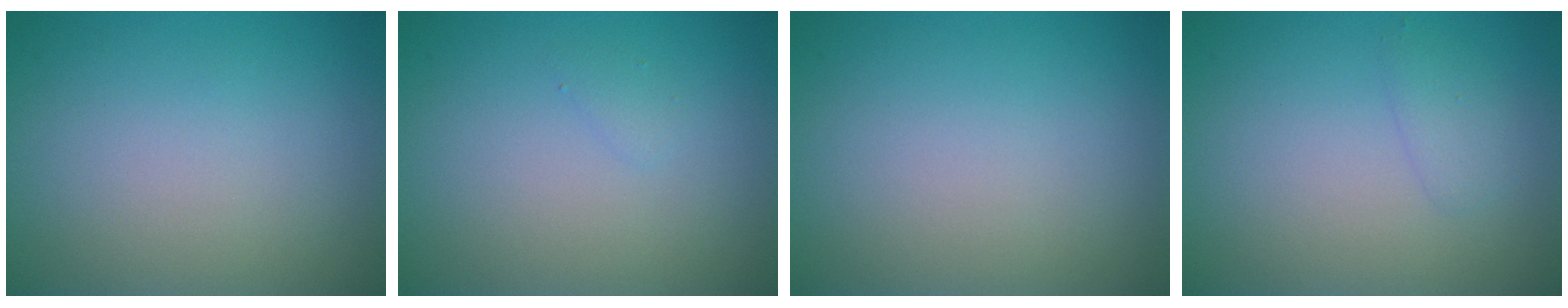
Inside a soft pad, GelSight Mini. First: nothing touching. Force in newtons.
{"total": 0.5, "press": 0.5, "slide": 0.1}
{"total": 0.0}
{"total": 1.2, "press": 1.2, "slide": 0.1}